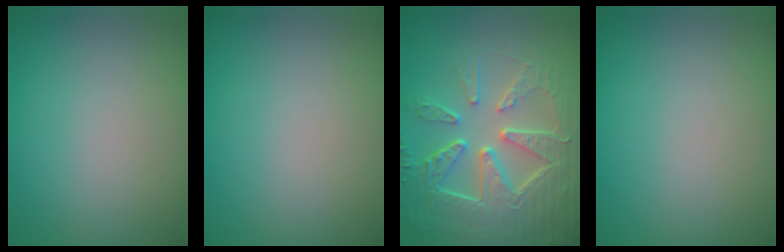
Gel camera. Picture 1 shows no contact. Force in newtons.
{"total": 0.0}
{"total": 9.0, "press": 6.5, "slide": 6.3}
{"total": 0.0}